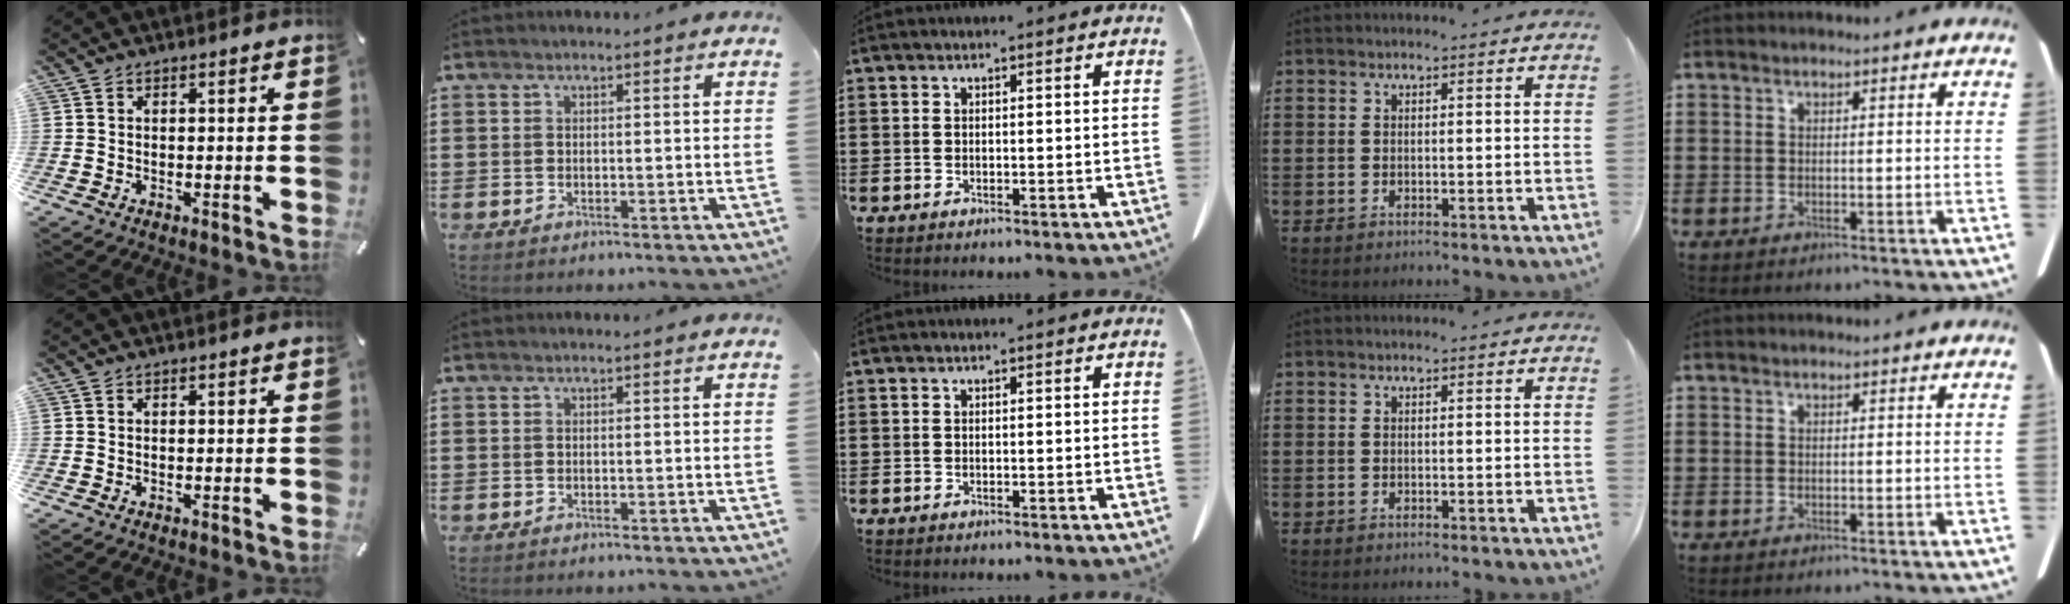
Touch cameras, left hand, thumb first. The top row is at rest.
{}